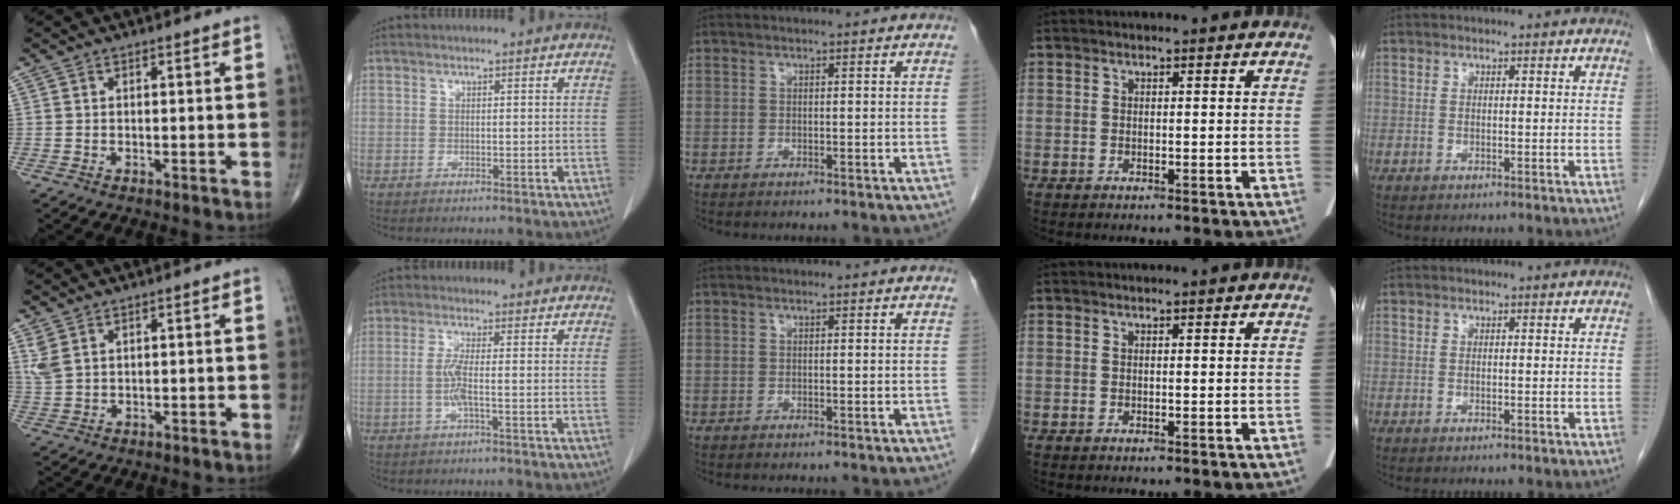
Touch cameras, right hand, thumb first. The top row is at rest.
{"thumb": {"total": 3.1, "force": [1.7, 1.6, 2.1], "torque": [-0.049, 0.001, 0.047]}, "index": {"total": 3.3, "force": [-0.8, 0.0, 3.2], "torque": [-0.070, -0.003, -0.018]}}